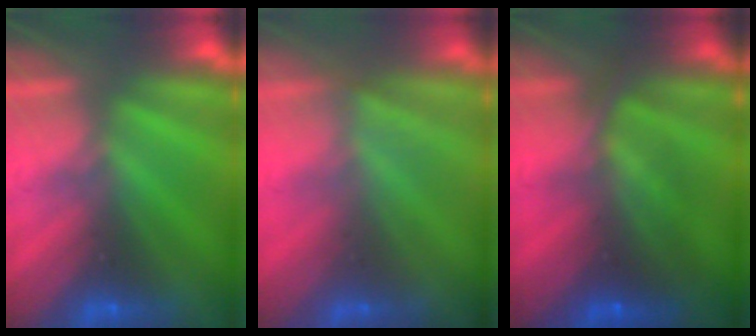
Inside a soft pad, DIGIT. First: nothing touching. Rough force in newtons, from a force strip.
{"total": 1.5}
{"total": 7.4}